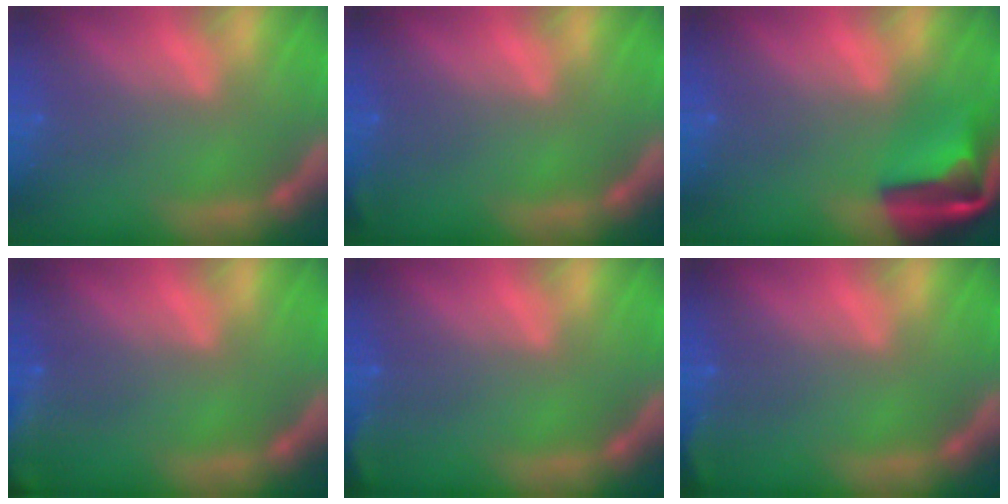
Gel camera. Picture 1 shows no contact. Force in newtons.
{"total": 0.9}
{"total": 7.4}
{"total": 7.5}
{"total": 2.4}
{"total": 2.4}